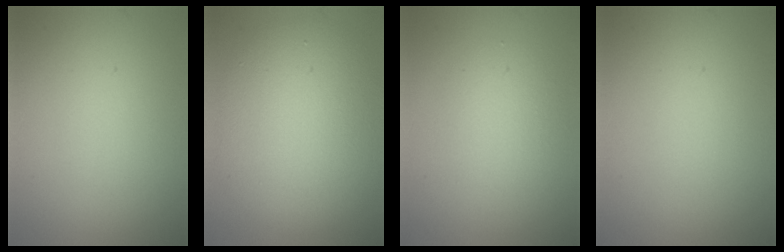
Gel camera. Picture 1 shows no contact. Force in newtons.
{"total": 8.8, "press": 8.8, "slide": 0.8}
{"total": 2.6, "press": 2.6, "slide": 0.1}
{"total": 0.0}